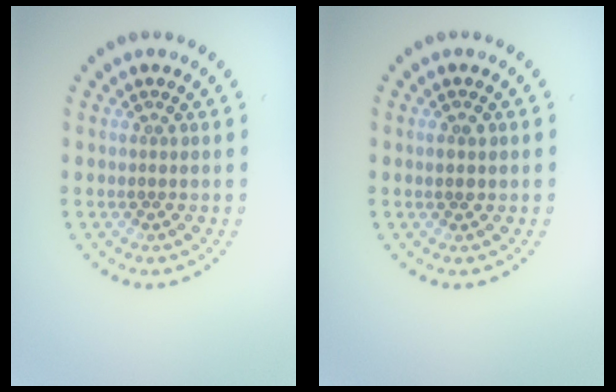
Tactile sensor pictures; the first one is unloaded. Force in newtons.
{"total": 1.1, "press": 1.1, "slide": 0.3}